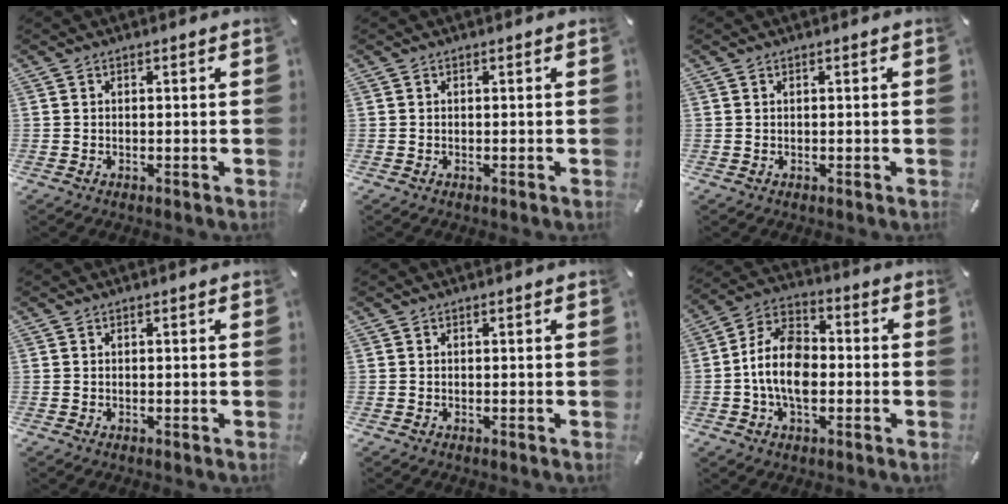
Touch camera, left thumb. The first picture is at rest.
{"total": 0.0}
{"total": 0.0}
{"total": 0.0}
{"total": 0.0}
{"total": 11.8, "force": [-2.5, 7.5, 8.8], "torque": [-0.186, 0.016, -0.044]}